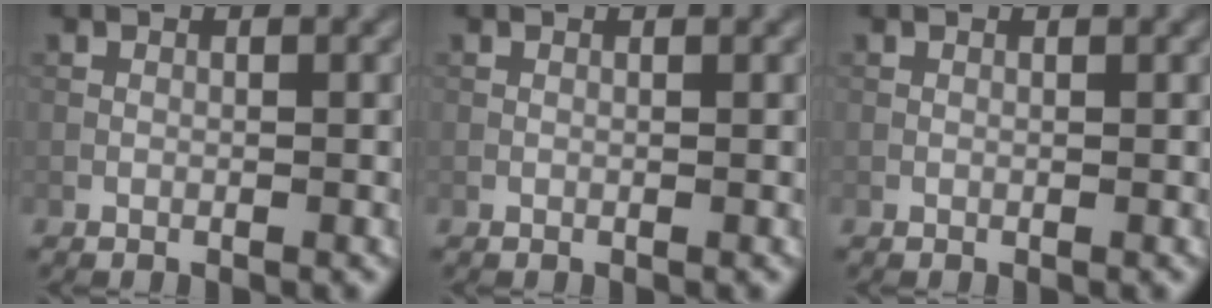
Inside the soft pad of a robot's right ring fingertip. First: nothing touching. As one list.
[{"total": 0.0}, {"total": 0.0}]